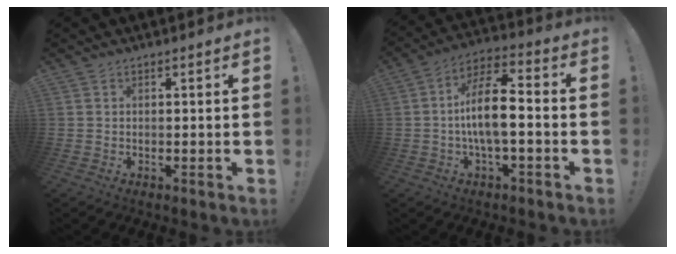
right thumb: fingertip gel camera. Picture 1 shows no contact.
{"total": 12.6, "force": [-1.7, 4.6, 11.6], "torque": [-0.215, 0.014, -0.036]}